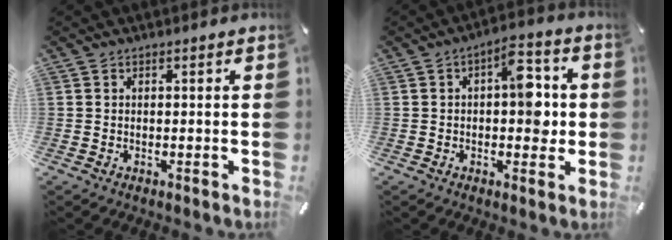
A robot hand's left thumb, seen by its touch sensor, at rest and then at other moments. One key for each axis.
{"total": 9.6, "fx": 0.9, "fy": 5.2, "fz": 8.0, "tx": -0.090, "ty": -0.001, "tz": 0.008}